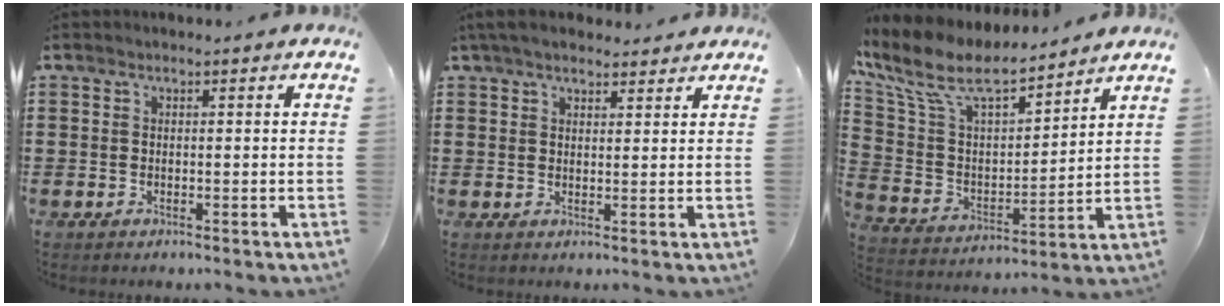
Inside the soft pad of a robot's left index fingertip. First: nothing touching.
{"total": 4.0, "force": [3.5, 1.1, 1.5], "torque": [-0.039, 0.000, 0.066]}
{"total": 10.2, "force": [8.0, 3.5, 5.3], "torque": [-0.137, -0.040, 0.138]}